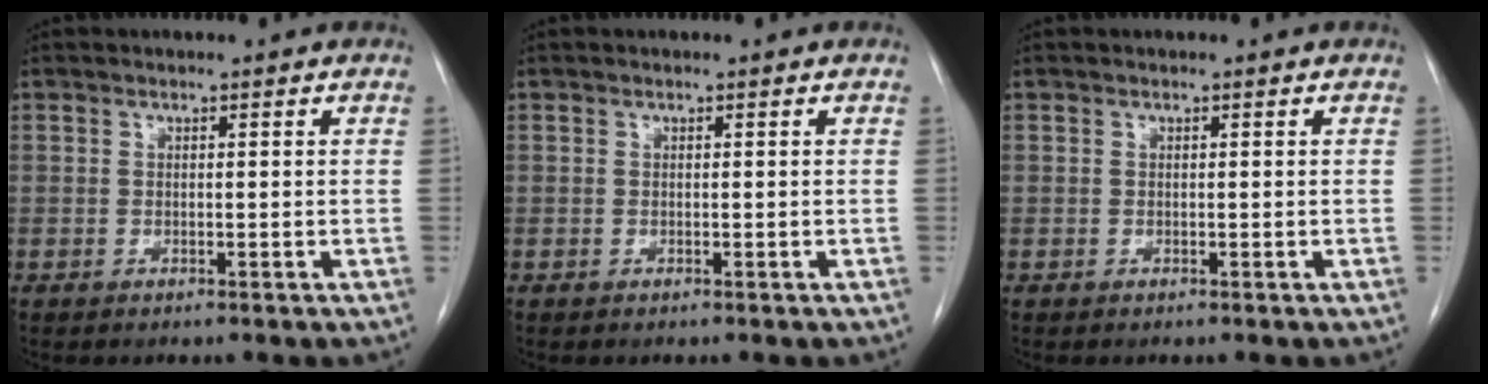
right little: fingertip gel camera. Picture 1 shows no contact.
{"total": 0.0}
{"total": 0.0}